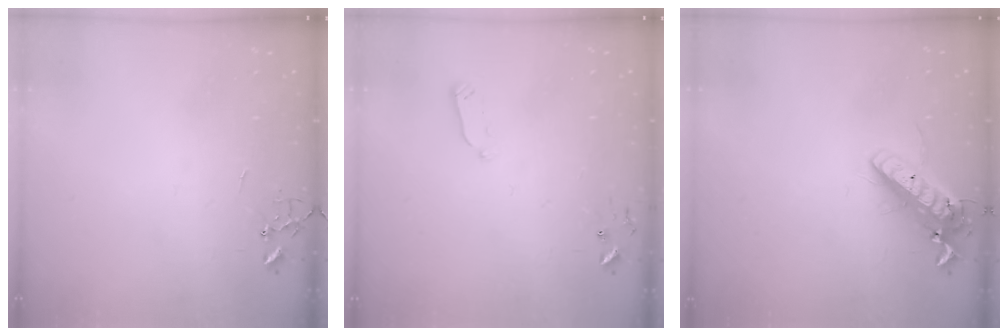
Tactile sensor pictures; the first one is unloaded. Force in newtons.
{"total": 2.9, "press": 2.9, "slide": 0.4}
{"total": 15.3, "press": 15.1, "slide": 2.8}